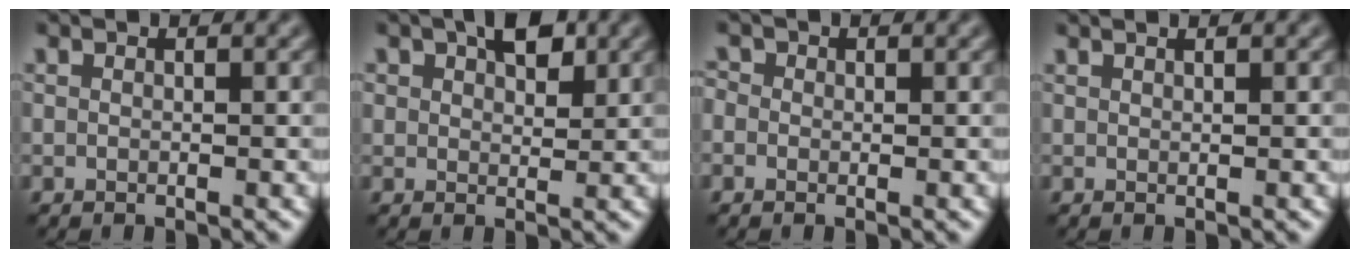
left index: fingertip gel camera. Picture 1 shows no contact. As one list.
[{"total": 3.5, "force": [1.6, 2.2, 2.2], "torque": [-0.035, 0.005, 0.025]}, {"total": 0.7, "force": [-0.2, 0.7, 0.1], "torque": [-0.001, 0.001, -0.006]}, {"total": 1.2, "force": [0.8, 0.4, 0.7], "torque": [0.003, 0.003, -0.003]}]